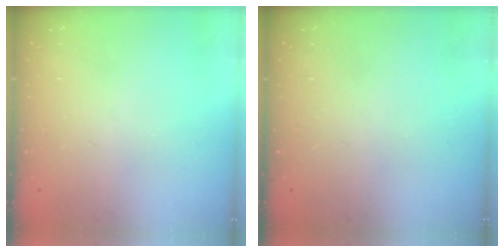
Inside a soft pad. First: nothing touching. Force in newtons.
{"total": 0.0}